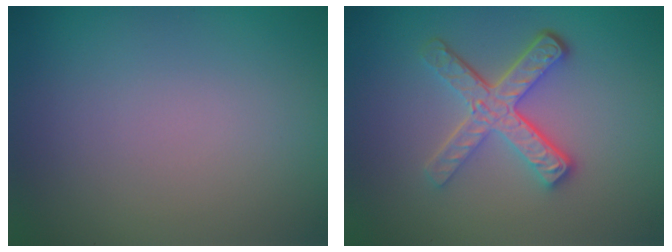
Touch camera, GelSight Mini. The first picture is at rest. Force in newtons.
{"total": 4.6, "press": 3.5, "slide": 3.0}